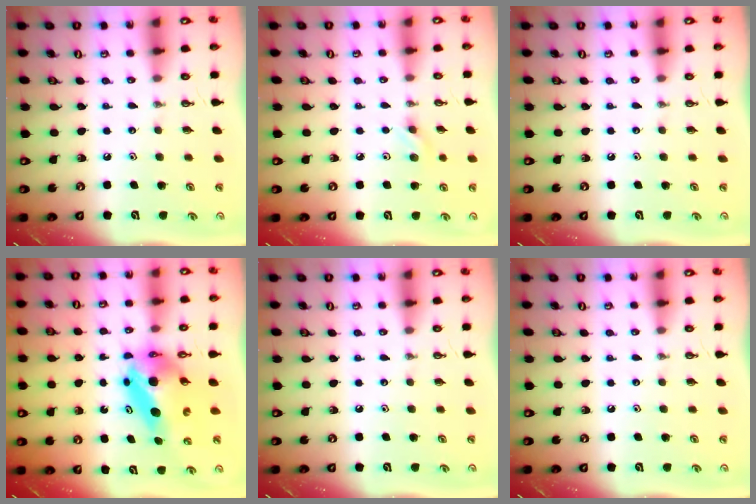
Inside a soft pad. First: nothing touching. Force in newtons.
{"total": 5.7, "press": 5.5, "slide": 1.6}
{"total": 0.0}
{"total": 7.8, "press": 7.8, "slide": 0.6}
{"total": 0.0}
{"total": 0.0}